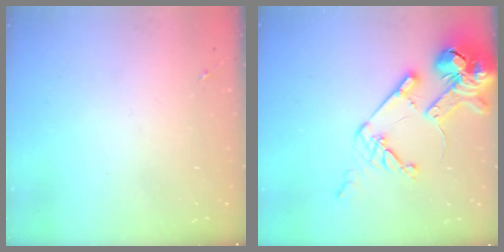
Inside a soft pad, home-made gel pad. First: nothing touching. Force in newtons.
{"total": 23.3, "press": 23.1, "slide": 3.0}